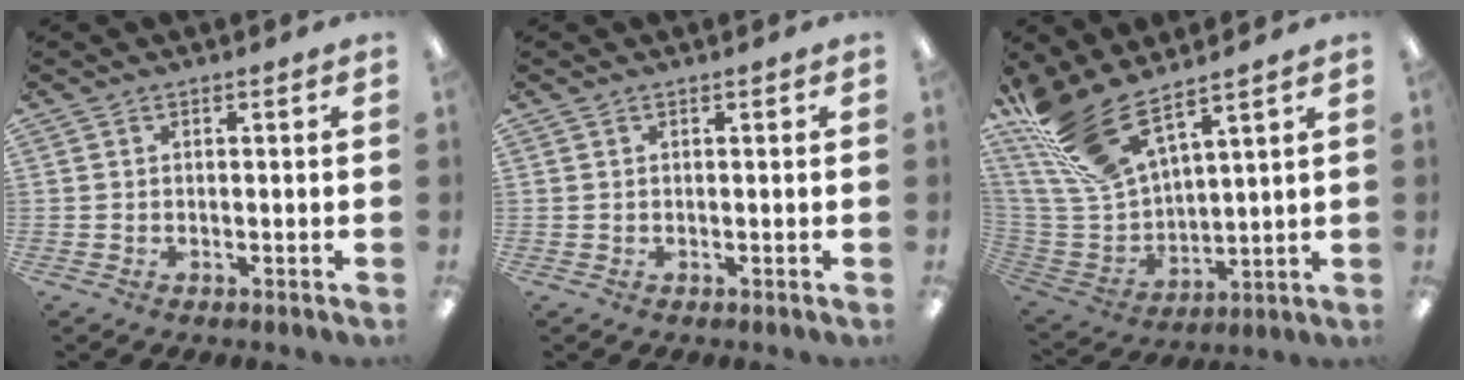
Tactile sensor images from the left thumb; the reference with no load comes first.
{"total": 0.0}
{"total": 16.6, "force": [12.3, 5.6, 9.7], "torque": [-0.241, -0.066, 0.222]}